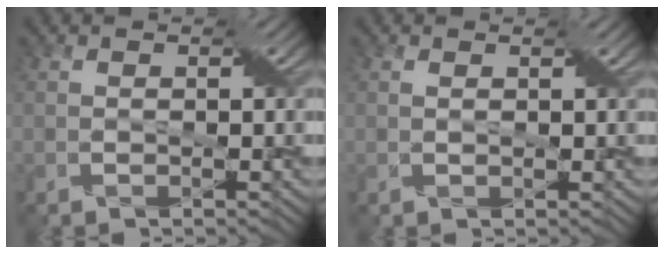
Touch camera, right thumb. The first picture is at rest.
{"total": 0.8, "force": [0.5, 0.2, 0.6], "torque": [-0.016, 0.001, 0.010]}